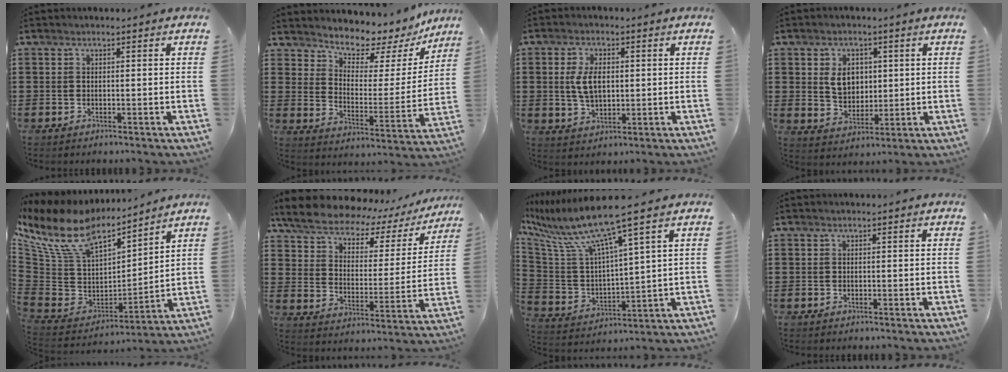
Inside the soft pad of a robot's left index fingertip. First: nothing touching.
{"total": 5.9, "force": [5.4, 2.2, 0.6], "torque": [-0.036, -0.049, 0.088]}
{"total": 5.5, "force": [0.7, 3.1, 4.5], "torque": [-0.102, 0.003, 0.005]}
{"total": 5.0, "force": [1.1, 4.0, 2.9], "torque": [-0.056, 0.006, 0.013]}
{"total": 12.6, "force": [9.1, 5.5, 6.8], "torque": [-0.188, -0.062, 0.158]}
{"total": 7.1, "force": [5.9, 2.3, 3.1], "torque": [-0.088, -0.035, 0.099]}
{"total": 12.8, "force": [8.5, 0.6, 9.6], "torque": [-0.236, -0.055, 0.128]}
{"total": 0.0}